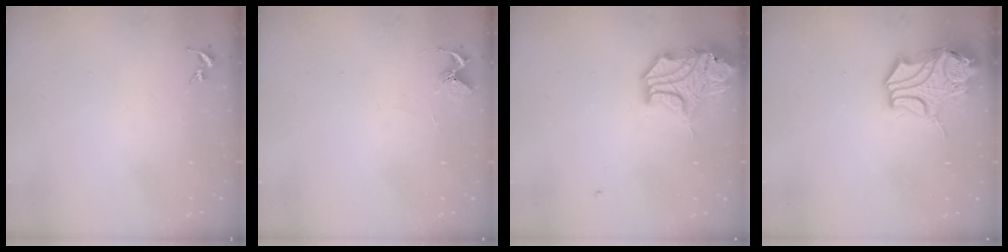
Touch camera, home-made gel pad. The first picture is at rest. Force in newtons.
{"total": 5.8, "press": 5.8, "slide": 0.5}
{"total": 15.3, "press": 15.2, "slide": 2.2}
{"total": 13.4, "press": 13.3, "slide": 2.0}